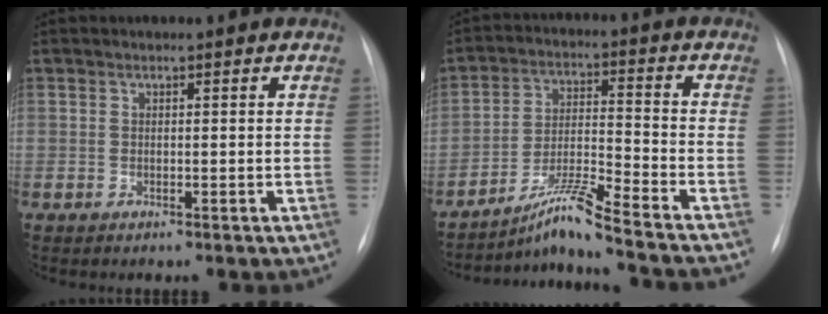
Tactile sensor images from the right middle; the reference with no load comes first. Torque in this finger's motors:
{"motor_torque": [0.51, -1.63, -0.02, 0.05]}